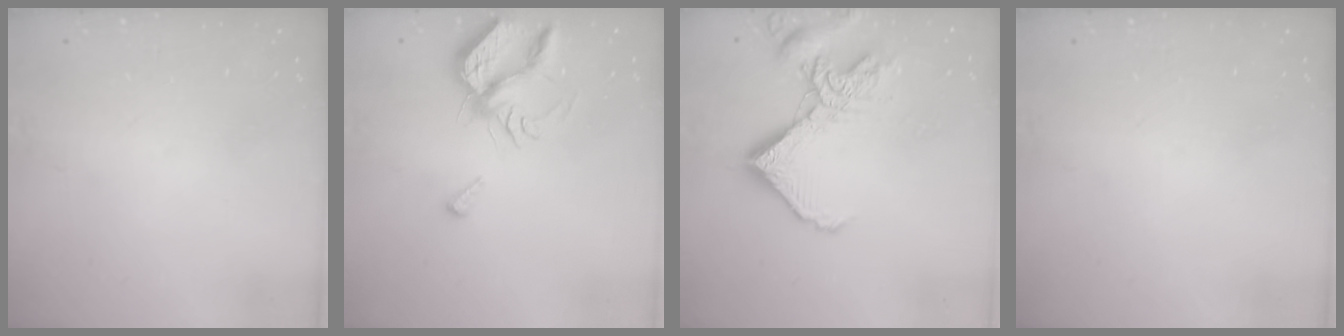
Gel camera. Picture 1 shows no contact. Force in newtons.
{"total": 7.2, "press": 7.1, "slide": 1.1}
{"total": 14.5, "press": 14.4, "slide": 1.6}
{"total": 0.0}